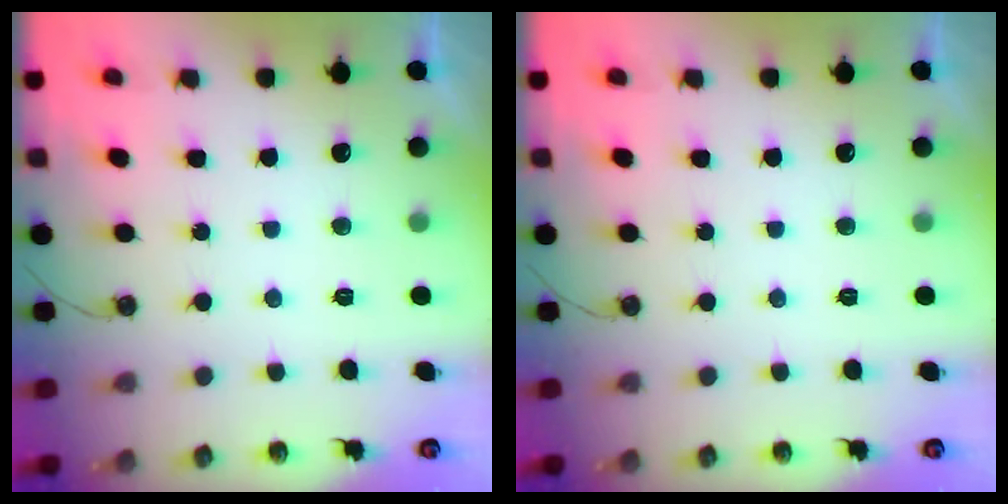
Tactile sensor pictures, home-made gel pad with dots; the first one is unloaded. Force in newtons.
{"total": 0.0}